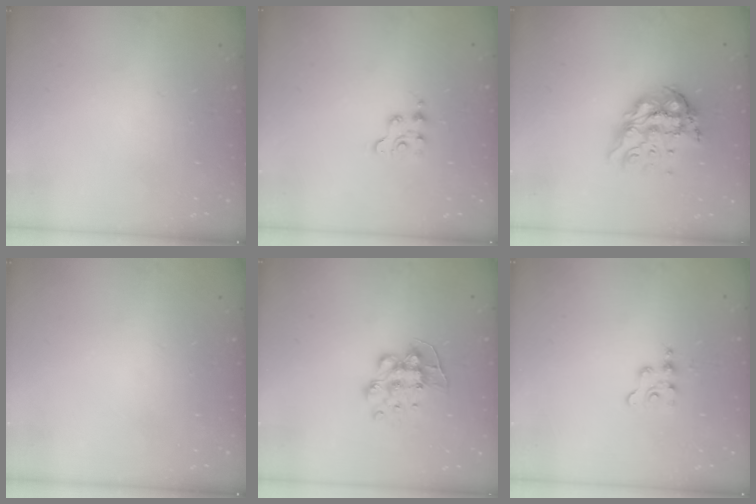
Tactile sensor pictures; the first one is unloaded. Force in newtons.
{"total": 2.5, "press": 2.4, "slide": 0.5}
{"total": 13.5, "press": 13.5, "slide": 1.0}
{"total": 0.0}
{"total": 9.0, "press": 9.0, "slide": 0.3}
{"total": 3.7, "press": 3.7, "slide": 0.5}